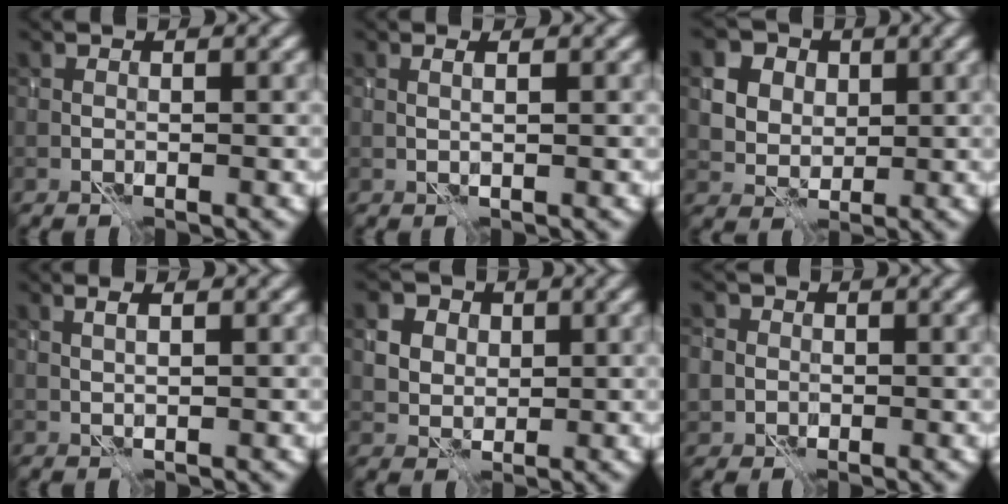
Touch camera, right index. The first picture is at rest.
{"total": 1.0, "force": [0.7, -0.3, 0.6], "torque": [-0.013, 0.000, 0.012]}
{"total": 11.2, "force": [4.9, 8.8, 4.7], "torque": [-0.108, 0.029, 0.078]}
{"total": 1.1, "force": [0.8, -0.1, 0.8], "torque": [-0.021, 0.005, 0.014]}
{"total": 7.8, "force": [3.6, 6.0, 3.5], "torque": [-0.069, 0.028, 0.051]}
{"total": 4.6, "force": [-0.4, 4.4, 1.5], "torque": [-0.021, 0.013, -0.043]}